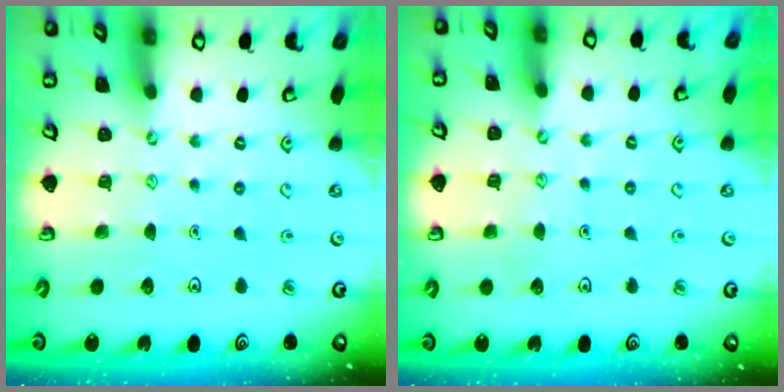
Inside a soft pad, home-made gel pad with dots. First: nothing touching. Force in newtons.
{"total": 4.5, "press": 4.5, "slide": 0.3}